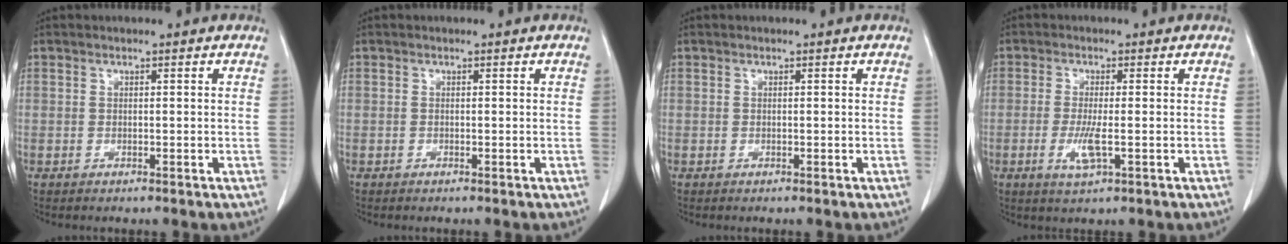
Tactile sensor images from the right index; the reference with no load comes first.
{"total": 0.0}
{"total": 0.0}
{"total": 4.0, "force": [-1.1, 0.6, 3.8], "torque": [-0.082, -0.009, -0.018]}